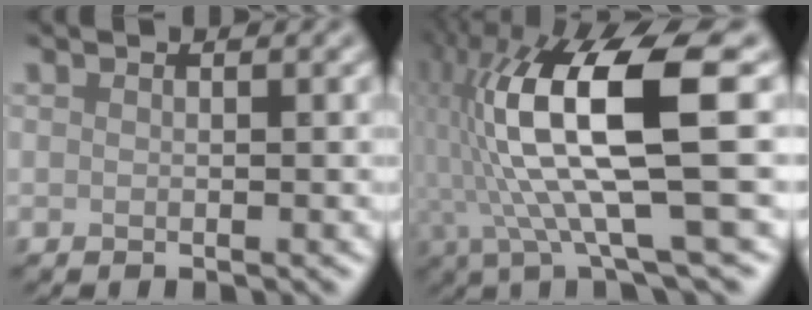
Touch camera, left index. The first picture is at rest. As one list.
[{"total": 13.0, "force": [0.5, 2.7, 12.7], "torque": [-0.250, 0.009, 0.022]}]